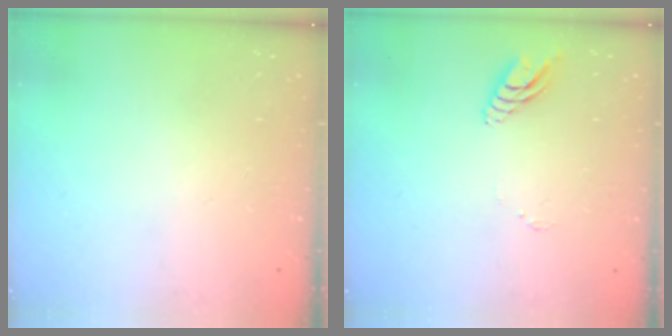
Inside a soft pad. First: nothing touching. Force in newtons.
{"total": 7.6, "press": 7.5, "slide": 0.8}